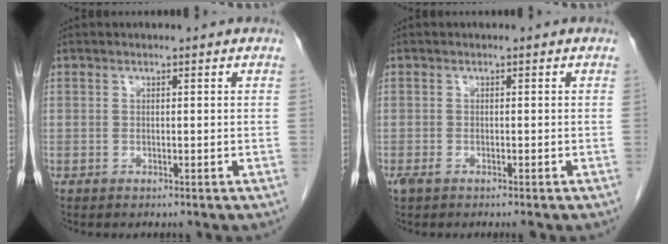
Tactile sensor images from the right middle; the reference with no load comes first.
{"total": 1.9, "force": [-1.4, 0.4, 1.2], "torque": [-0.020, -0.006, -0.022]}